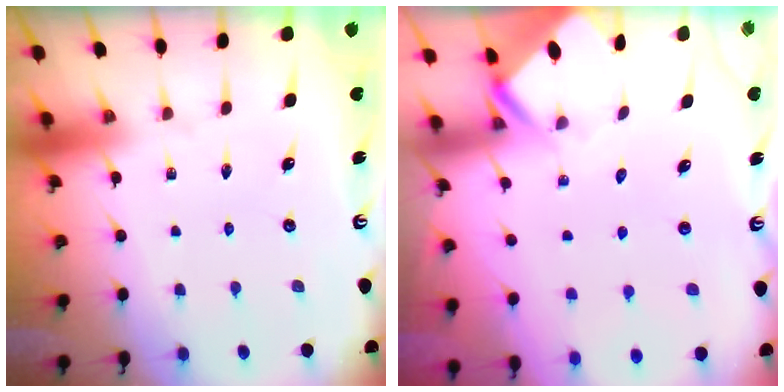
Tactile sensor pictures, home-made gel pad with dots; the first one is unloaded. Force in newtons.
{"total": 3.3, "press": 3.3, "slide": 0.2}